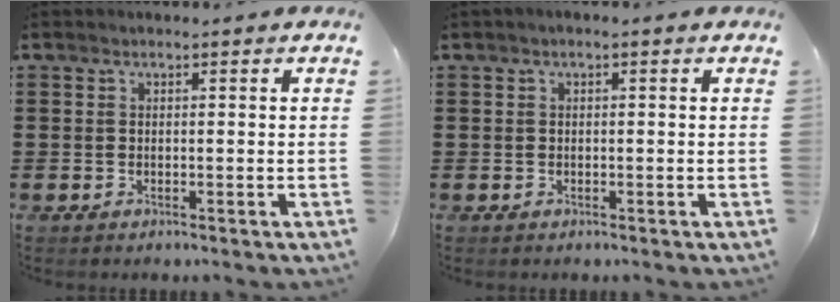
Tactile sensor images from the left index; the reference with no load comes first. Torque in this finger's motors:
{"motor_torque": [2.14, 0.00, 0.53, 0.12]}